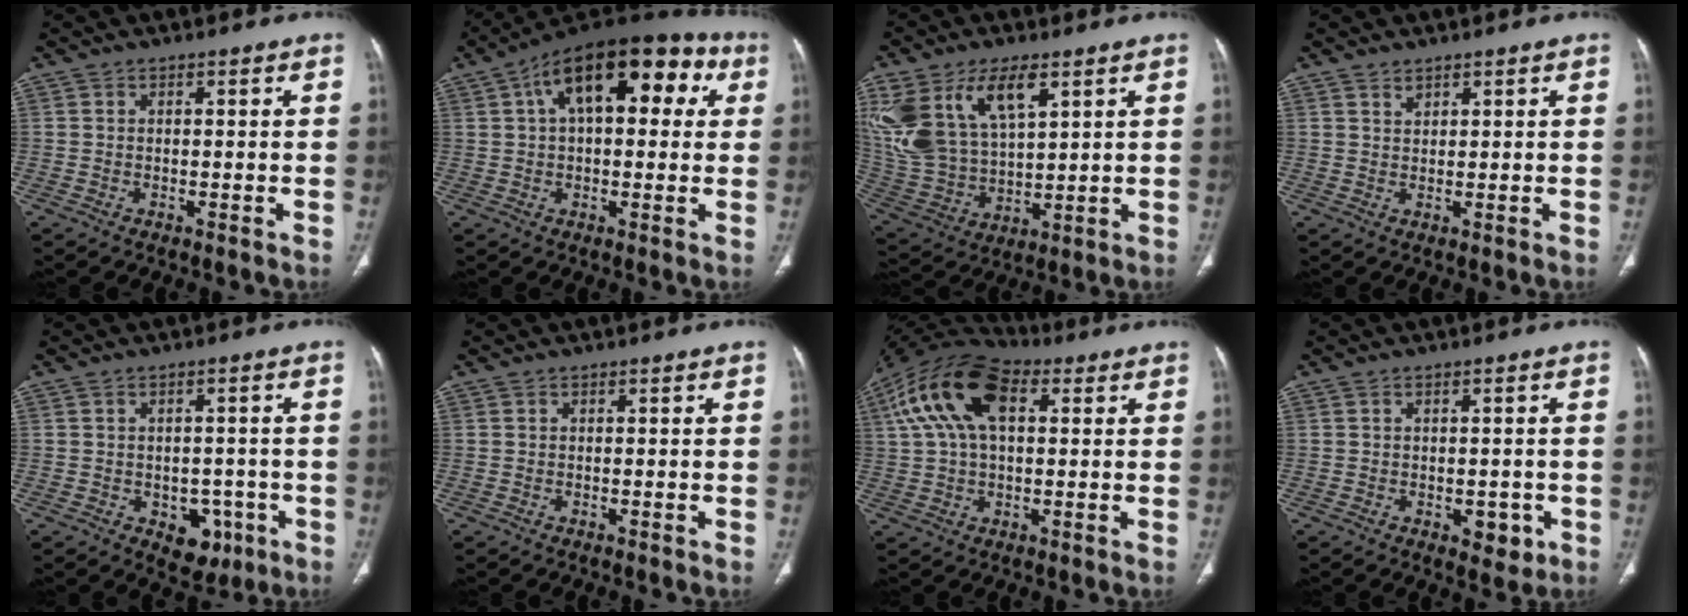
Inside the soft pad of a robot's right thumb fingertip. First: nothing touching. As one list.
[{"total": 20.4, "force": [6.7, 10.4, 16.3], "torque": [-0.211, 0.040, 0.094]}, {"total": 20.5, "force": [9.0, 10.9, 14.9], "torque": [-0.312, -0.021, 0.184]}, {"total": 1.5, "force": [1.2, 0.7, 0.4], "torque": [0.000, -0.009, 0.021]}, {"total": 6.2, "force": [-2.4, 4.4, 3.7], "torque": [-0.014, 0.011, -0.022]}, {"total": 0.0}, {"total": 16.5, "force": [5.0, 9.0, 12.9], "torque": [-0.245, 0.031, 0.083]}, {"total": 3.9, "force": [-1.2, 2.4, 2.8], "torque": [-0.013, 0.000, -0.008]}]